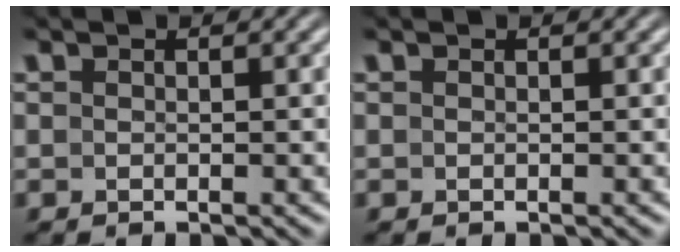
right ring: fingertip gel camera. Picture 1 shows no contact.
{"total": 0.0}